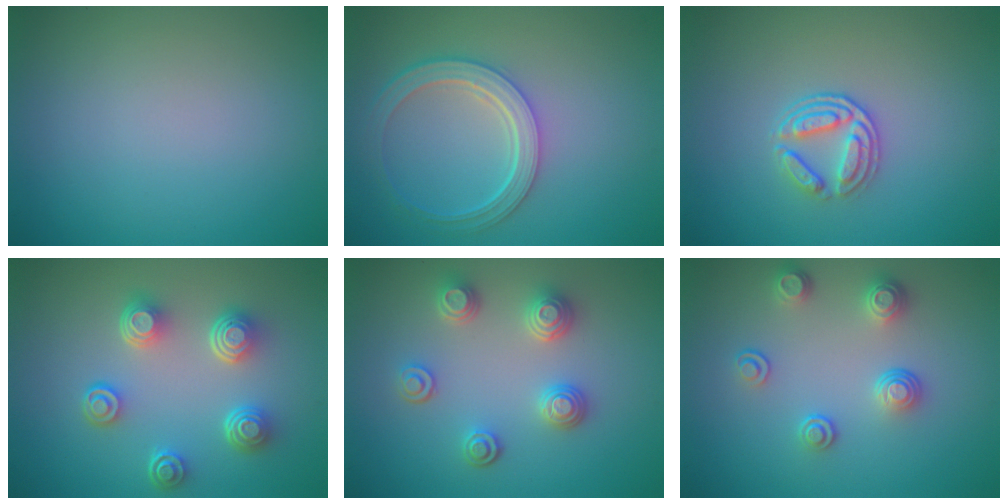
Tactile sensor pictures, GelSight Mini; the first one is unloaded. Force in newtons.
{"total": 4.7, "press": 3.7, "slide": 2.9}
{"total": 2.6, "press": 2.1, "slide": 1.6}
{"total": 4.9, "press": 3.6, "slide": 3.4}
{"total": 3.5, "press": 3.2, "slide": 1.5}
{"total": 2.9, "press": 2.6, "slide": 1.4}